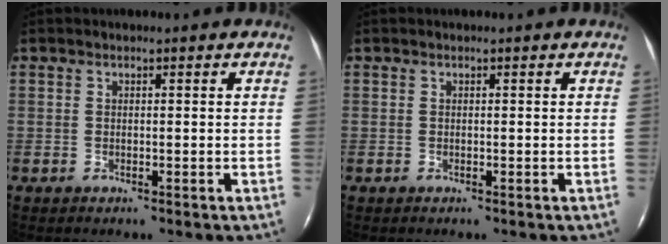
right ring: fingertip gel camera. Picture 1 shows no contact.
{"total": 0.0}